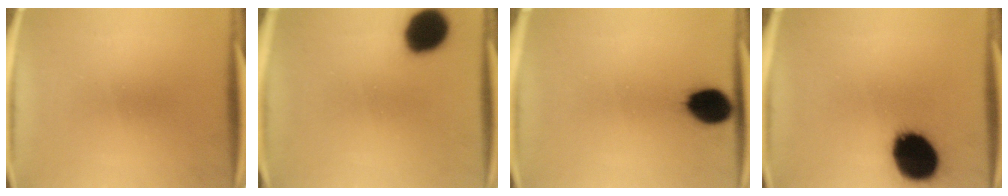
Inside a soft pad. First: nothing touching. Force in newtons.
{"total": 13.2}
{"total": 9.5}
{"total": 19.1}